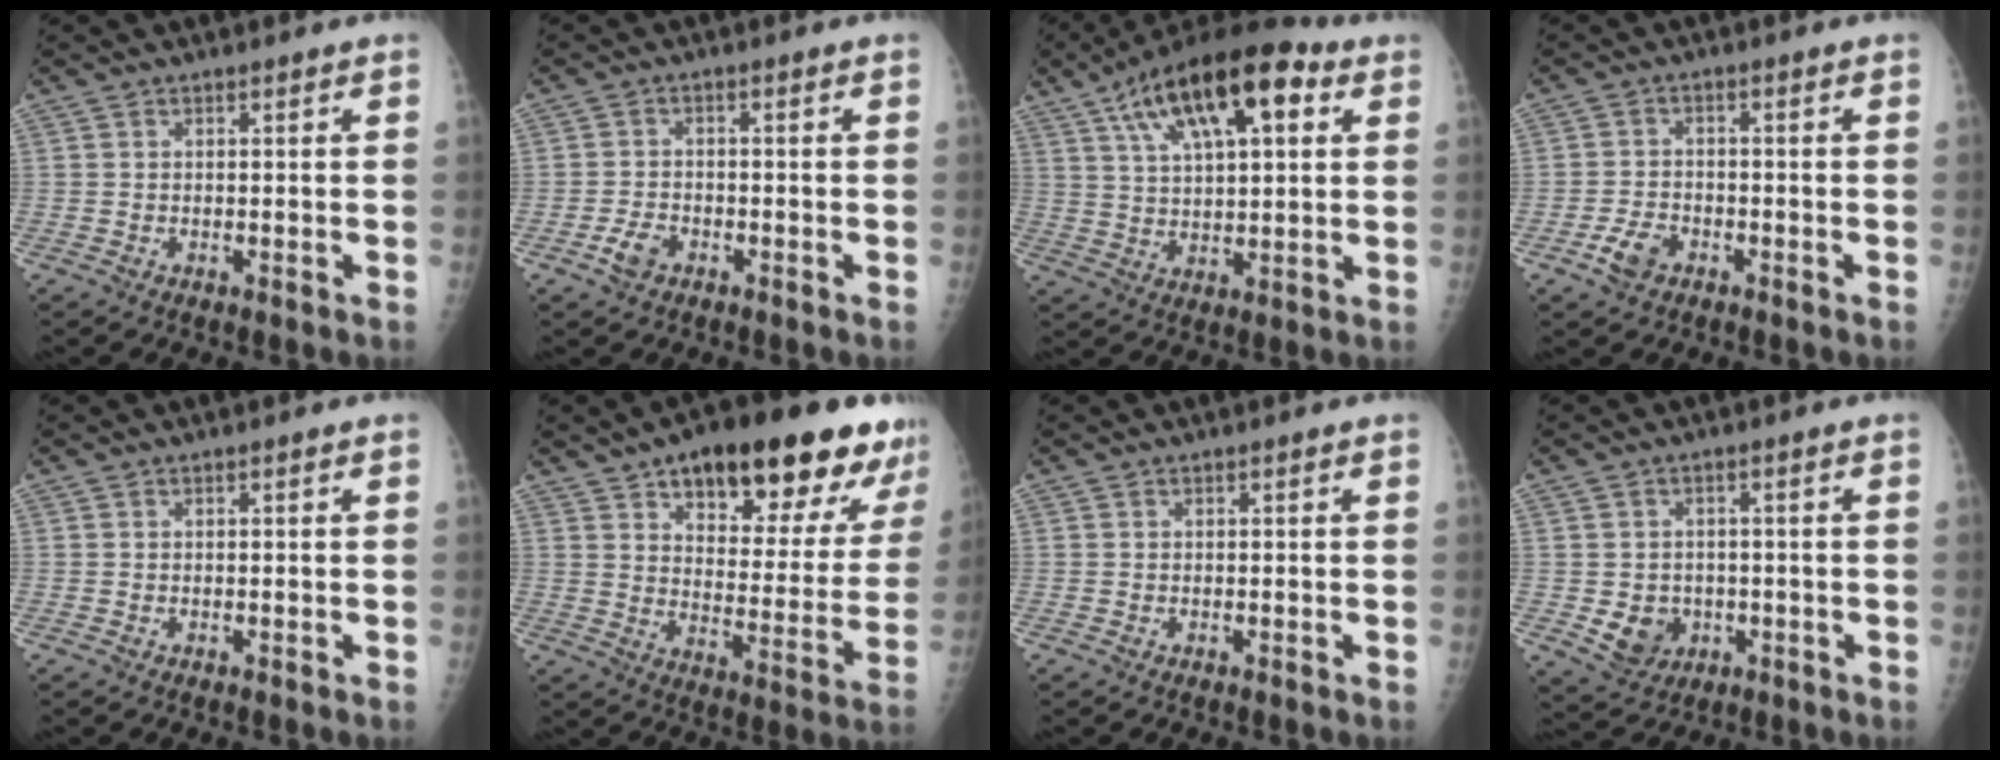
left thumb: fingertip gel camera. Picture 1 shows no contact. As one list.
[{"total": 3.4, "force": [-1.8, 2.2, 1.8], "torque": [-0.033, 0.009, -0.033]}, {"total": 19.6, "force": [8.7, 8.1, 15.6], "torque": [-0.243, 0.003, 0.142]}, {"total": 4.3, "force": [-2.3, 2.8, 2.3], "torque": [-0.042, 0.012, -0.042]}, {"total": 0.0}, {"total": 24.6, "force": [15.2, 9.5, 16.8], "torque": [-0.182, -0.042, 0.217]}, {"total": 0.0}, {"total": 6.8, "force": [-1.5, 5.8, 3.1], "torque": [-0.030, 0.005, -0.011]}]